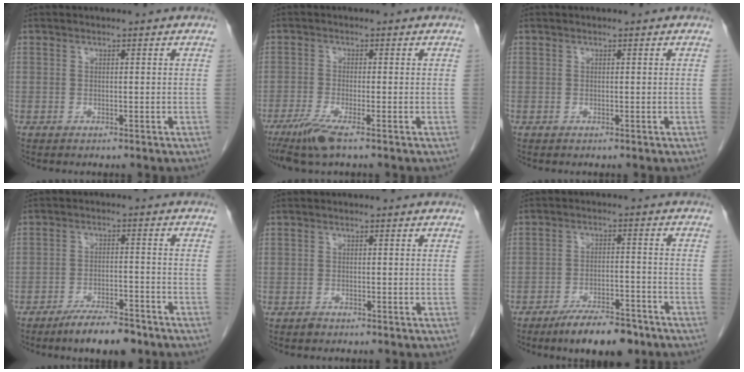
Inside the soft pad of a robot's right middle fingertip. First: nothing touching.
{"total": 5.2, "force": [-3.4, 0.2, 3.9], "torque": [-0.080, -0.017, -0.067]}
{"total": 0.0}
{"total": 7.5, "force": [-5.9, 1.6, 4.3], "torque": [-0.072, -0.009, -0.097]}
{"total": 0.7, "force": [-0.6, 0.3, 0.3], "torque": [-0.008, 0.000, -0.010]}
{"total": 9.3, "force": [-7.2, 2.5, 5.3], "torque": [-0.081, -0.009, -0.117]}